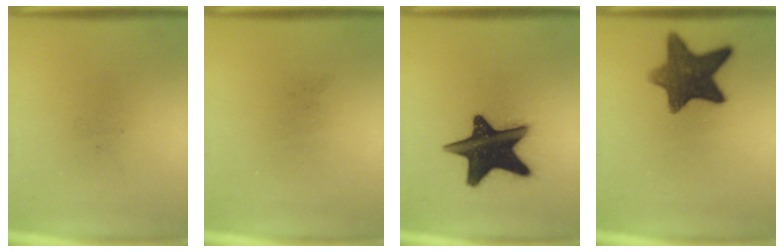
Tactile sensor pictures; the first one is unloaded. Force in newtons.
{"total": 0.0}
{"total": 19.2}
{"total": 11.1}